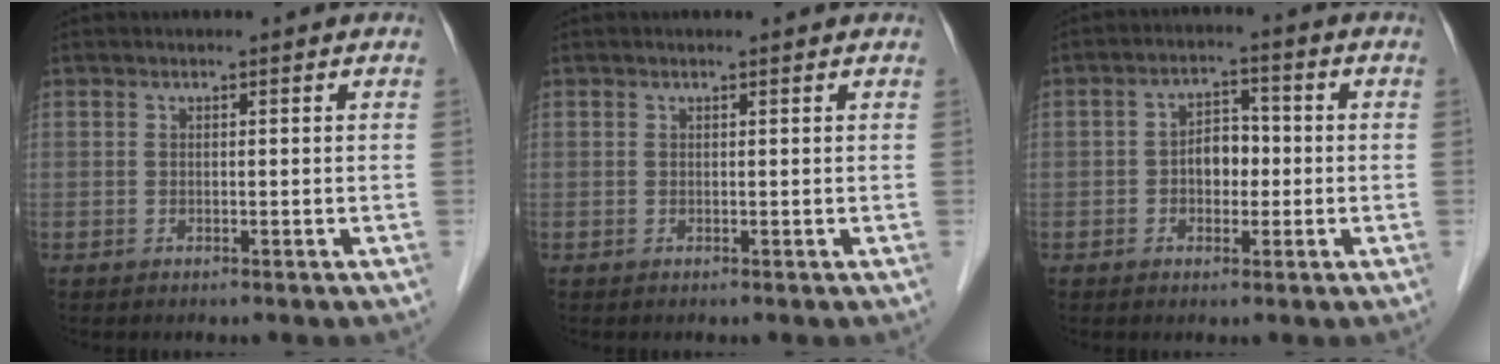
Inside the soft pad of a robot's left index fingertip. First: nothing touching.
{"total": 0.8, "force": [0.7, 0.0, 0.3], "torque": [-0.010, 0.005, 0.008]}
{"total": 4.5, "force": [-0.7, 2.9, 3.3], "torque": [-0.057, 0.015, -0.015]}